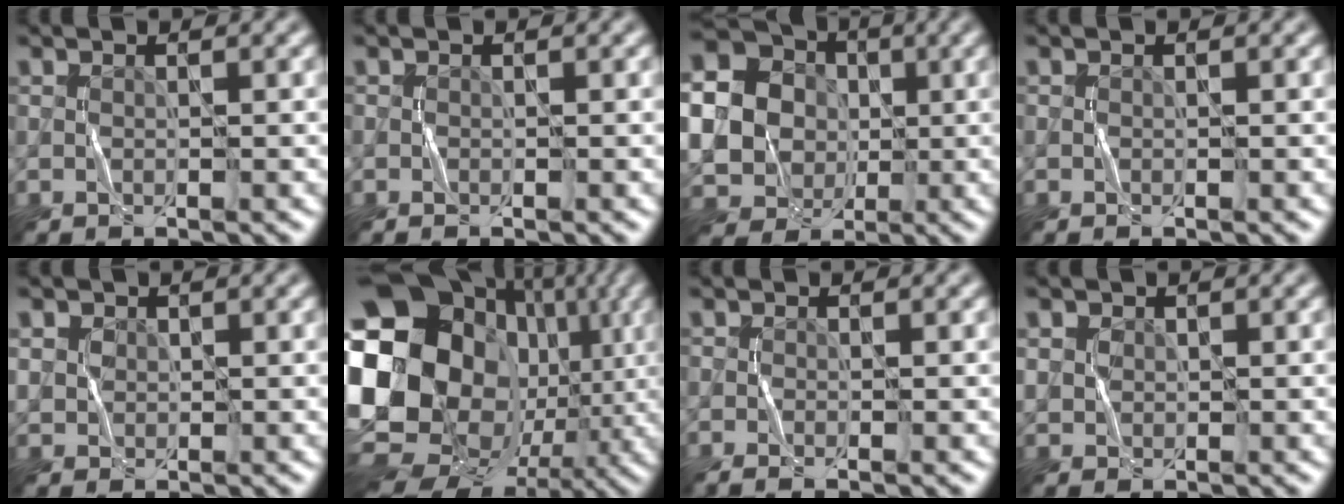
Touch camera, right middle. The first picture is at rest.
{"total": 0.0}
{"total": 21.7, "force": [0.8, 20.5, 7.3], "torque": [-0.225, -0.002, -0.023]}
{"total": 0.0}
{"total": 1.7, "force": [0.8, 1.5, 0.6], "torque": [-0.018, -0.001, 0.023]}
{"total": 22.0, "force": [1.1, 17.8, 12.9], "torque": [-0.247, -0.004, -0.012]}
{"total": 1.0, "force": [-0.5, 0.3, 0.9], "torque": [-0.020, -0.002, -0.012]}
{"total": 1.4, "force": [0.6, 1.2, 0.4], "torque": [-0.008, -0.002, 0.017]}